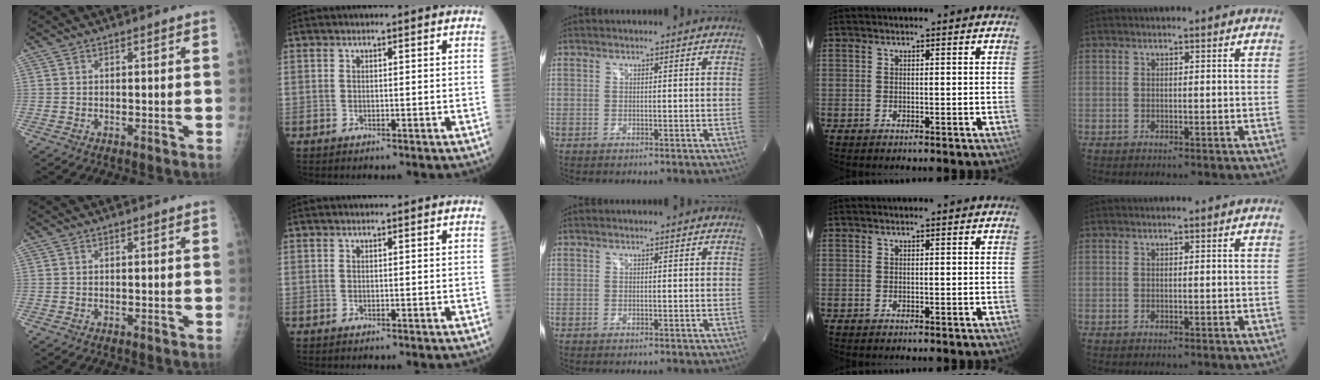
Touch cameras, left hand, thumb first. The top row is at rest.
{}